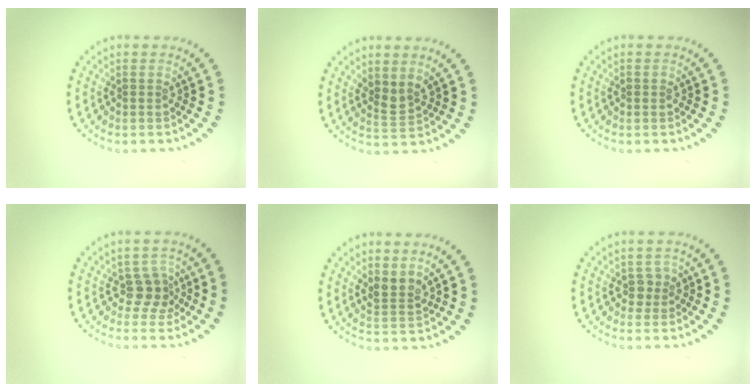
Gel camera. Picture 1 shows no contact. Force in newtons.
{"total": 1.8, "press": 1.4, "slide": 1.2}
{"total": 0.7, "press": 0.7, "slide": 0.1}
{"total": 2.3, "press": 2.0, "slide": 1.1}
{"total": 2.1, "press": 1.7, "slide": 1.2}
{"total": 1.5, "press": 1.3, "slide": 0.7}